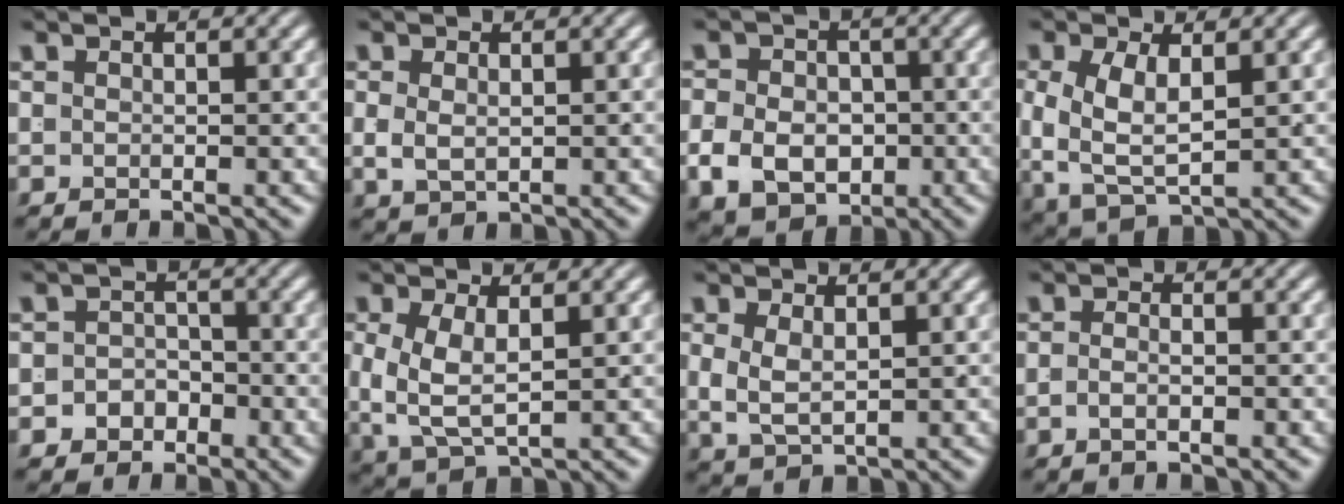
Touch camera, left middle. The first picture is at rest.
{"total": 1.8, "force": [0.3, 1.2, 1.3], "torque": [-0.032, -0.007, 0.017]}
{"total": 6.5, "force": [-2.2, 5.2, 3.2], "torque": [-0.047, -0.024, -0.026]}
{"total": 6.2, "force": [-0.3, 4.4, 4.3], "torque": [-0.101, -0.022, 0.011]}
{"total": 4.2, "force": [-1.9, 3.6, 0.9], "torque": [-0.010, -0.006, -0.035]}
{"total": 5.1, "force": [-0.4, 3.5, 3.7], "torque": [-0.089, -0.019, 0.011]}
{"total": 3.9, "force": [0.3, 3.0, 2.5], "torque": [-0.064, -0.008, 0.013]}
{"total": 1.6, "force": [-1.0, 0.3, 1.2], "torque": [-0.020, 0.004, -0.020]}